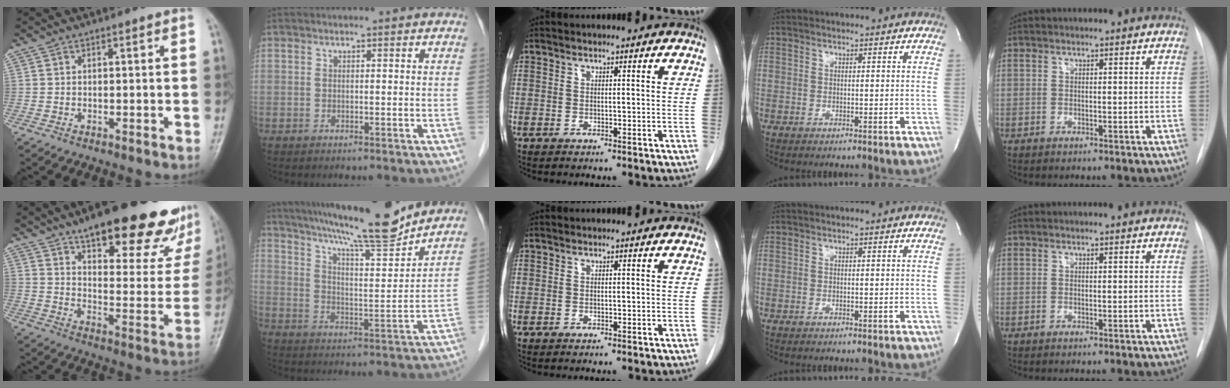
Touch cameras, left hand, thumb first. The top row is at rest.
{"thumb": {"total": 27.2, "force": [18.6, 9.0, 17.7], "torque": [-0.198, -0.074, 0.249]}, "index": {"total": 17.4, "force": [15.1, 0.5, 8.6], "torque": [-0.143, 0.003, 0.234]}}